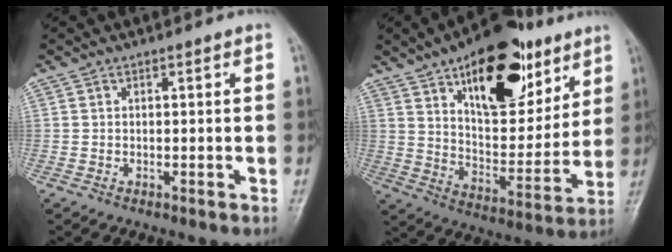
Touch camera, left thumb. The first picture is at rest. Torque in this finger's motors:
{"motor_torque": [0.36, 0.59, 1.12, -1.66, 0.20]}